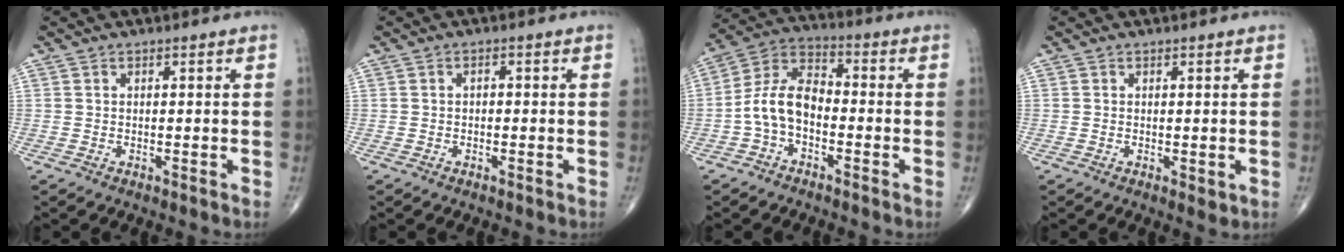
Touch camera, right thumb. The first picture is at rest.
{"total": 0.8, "force": [-0.2, 0.6, 0.5], "torque": [-0.001, 0.003, -0.007]}
{"total": 9.3, "force": [-2.3, 5.6, 7.0], "torque": [-0.130, 0.040, -0.057]}
{"total": 1.4, "force": [-0.2, 0.6, 1.2], "torque": [-0.014, -0.004, 0.001]}